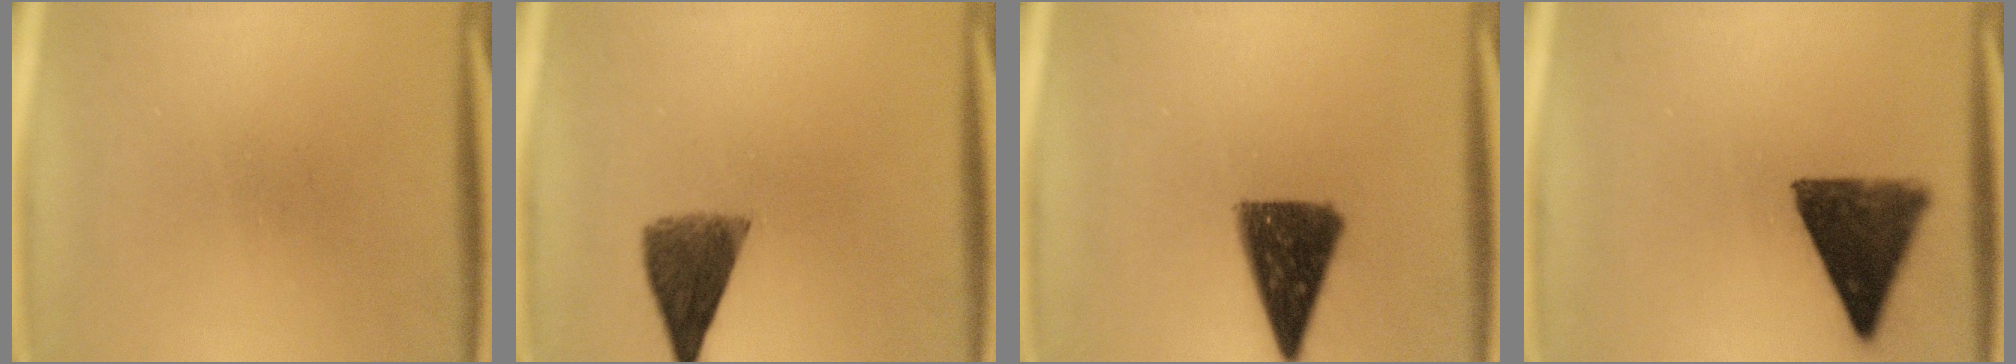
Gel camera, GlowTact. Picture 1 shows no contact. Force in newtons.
{"total": 7.6}
{"total": 11.5}
{"total": 11.5}